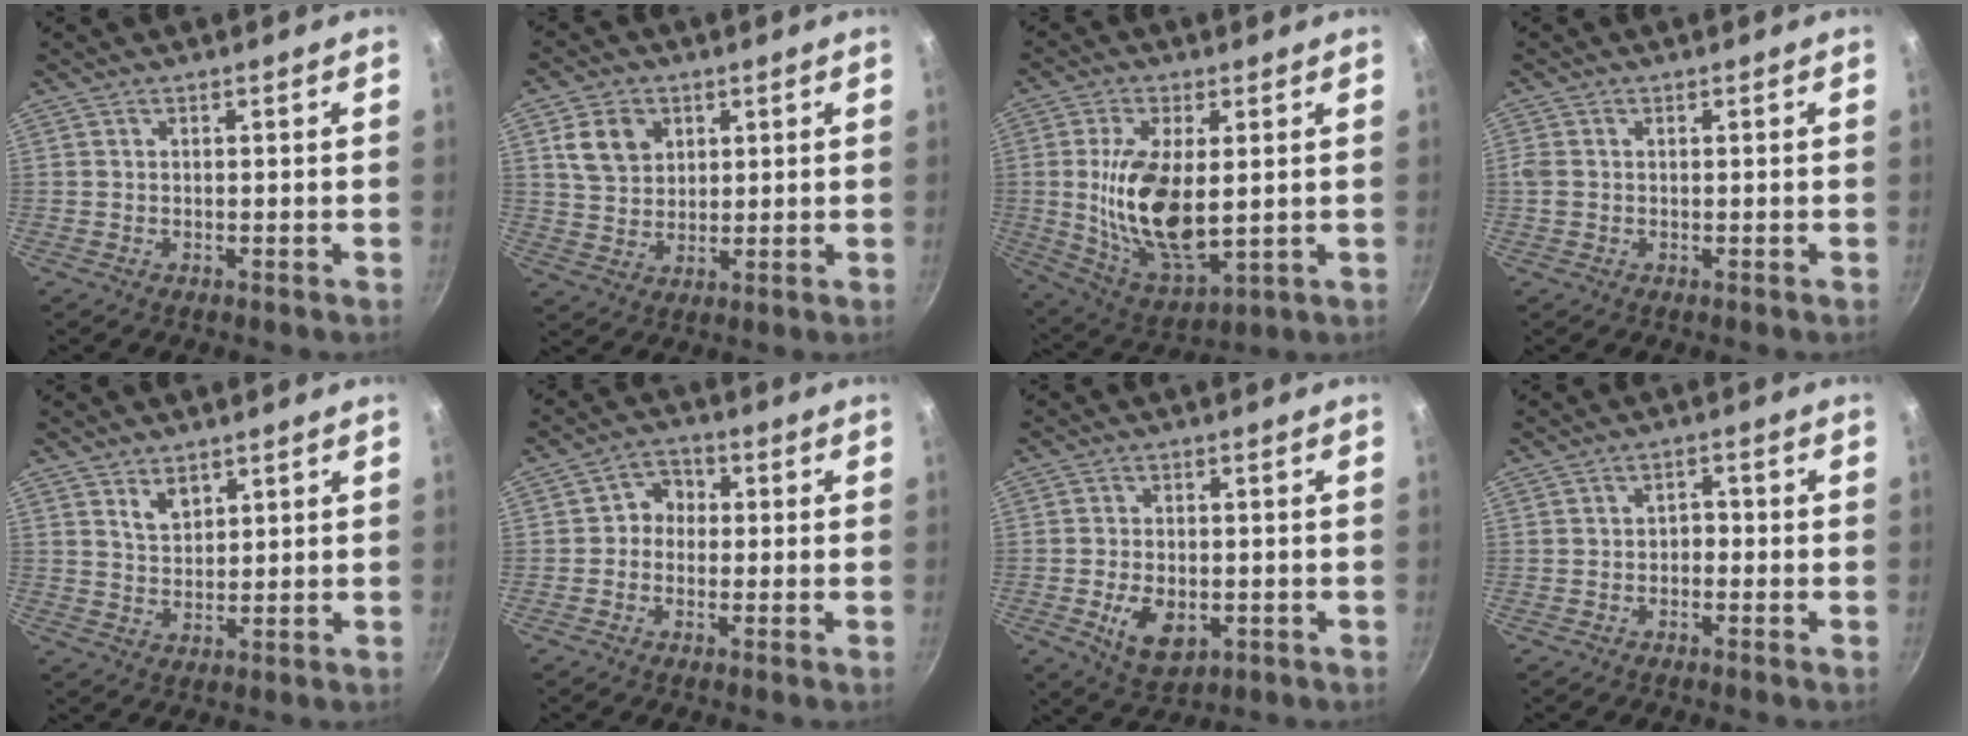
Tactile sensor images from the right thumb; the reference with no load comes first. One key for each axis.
{"total": 8.0, "fx": 3.1, "fy": 6.3, "fz": 3.9, "tx": -0.045, "ty": -0.008, "tz": 0.062}
{"total": 16.3, "fx": 0.7, "fy": 7.8, "fz": 14.2, "tx": -0.260, "ty": -0.021, "tz": 0.028}
{"total": 1.9, "fx": 0.1, "fy": 1.5, "fz": 1.1, "tx": -0.033, "ty": 0.001, "tz": 0.002}
{"total": 3.9, "fx": 2.4, "fy": 2.2, "fz": 2.0, "tx": -0.021, "ty": -0.022, "tz": 0.051}
{"total": 5.0, "fx": -0.2, "fy": 4.3, "fz": 2.6, "tx": -0.016, "ty": 0.020, "tz": -0.015}
{"total": 7.8, "fx": -2.2, "fy": 4.8, "fz": 5.8, "tx": -0.089, "ty": 0.000, "tz": -0.026}
{"total": 2.3, "fx": -0.6, "fy": 1.7, "fz": 1.4, "tx": -0.004, "ty": 0.012, "tz": -0.019}